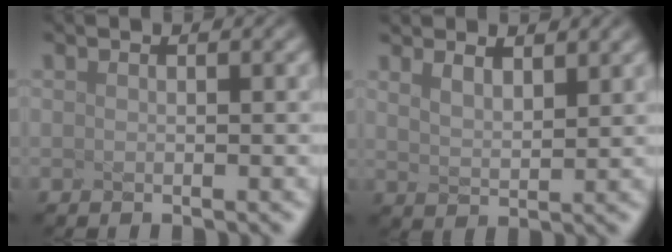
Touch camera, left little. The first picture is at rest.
{"total": 1.6, "force": [1.4, 0.0, 0.7], "torque": [-0.027, 0.002, 0.047]}